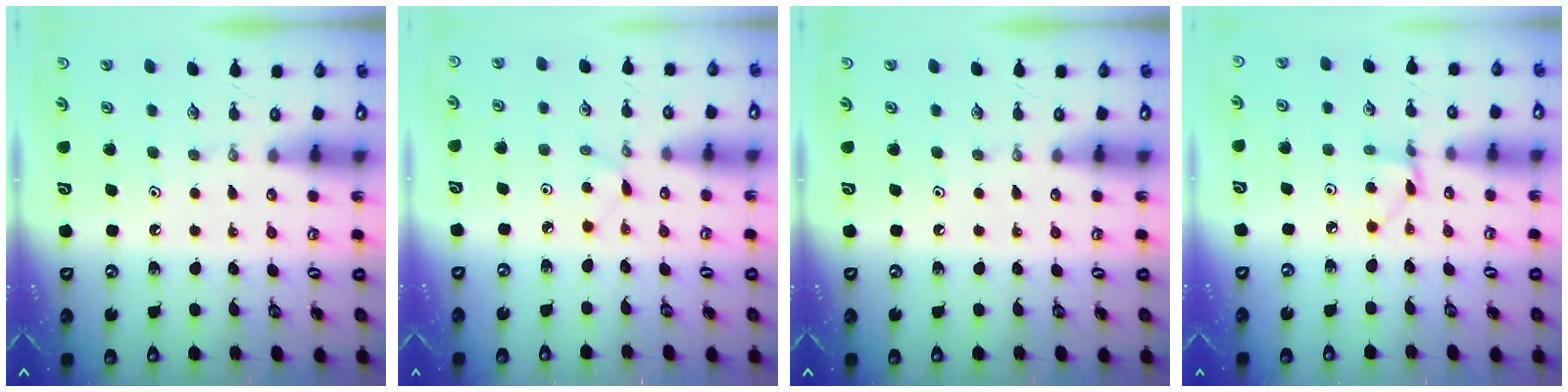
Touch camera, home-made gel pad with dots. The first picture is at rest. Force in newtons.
{"total": 2.0, "press": 2.0, "slide": 0.3}
{"total": 0.0}
{"total": 3.0, "press": 3.0, "slide": 0.4}